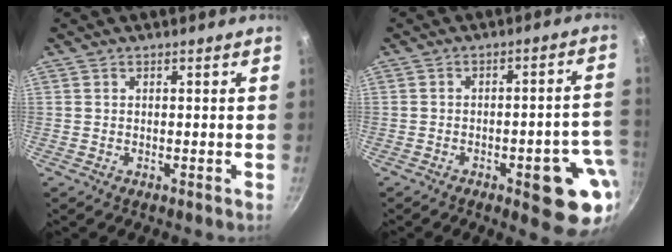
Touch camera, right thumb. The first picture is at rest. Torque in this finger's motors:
{"motor_torque": [2.11, 1.72, 0.04, -0.21, 0.24]}